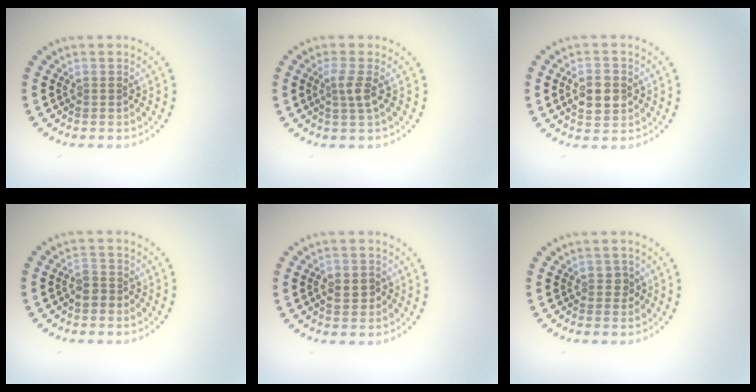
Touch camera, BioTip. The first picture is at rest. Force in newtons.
{"total": 1.9, "press": 1.4, "slide": 1.2}
{"total": 3.6, "press": 3.6, "slide": 0.2}
{"total": 1.9, "press": 1.6, "slide": 0.9}
{"total": 2.1, "press": 2.1, "slide": 0.4}
{"total": 1.0, "press": 0.9, "slide": 0.3}